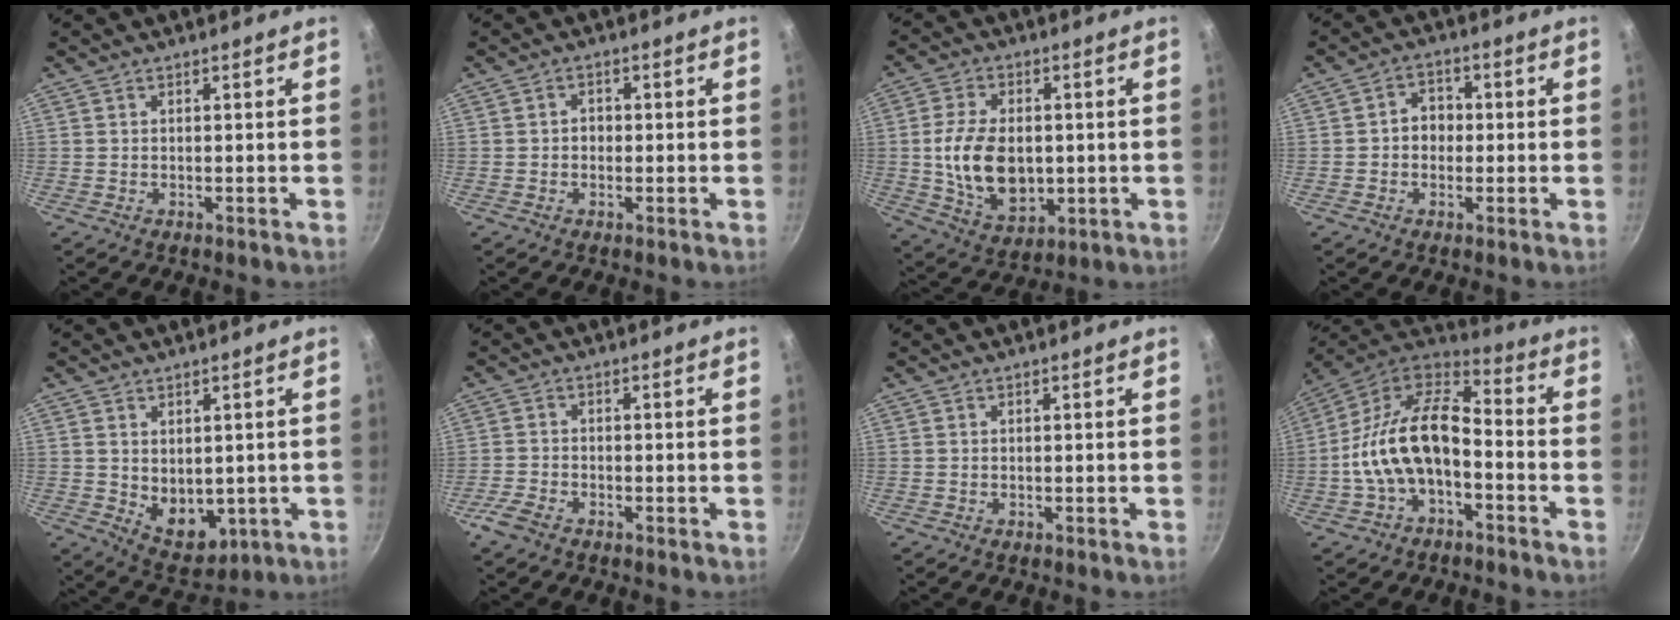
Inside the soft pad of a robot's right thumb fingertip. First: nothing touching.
{"total": 1.8, "force": [-0.3, 1.6, 0.9], "torque": [-0.006, 0.006, -0.007]}
{"total": 14.1, "force": [-0.3, 9.2, 10.7], "torque": [-0.173, -0.007, 0.004]}
{"total": 4.6, "force": [-0.3, 3.9, 2.4], "torque": [-0.006, 0.012, -0.011]}
{"total": 8.1, "force": [0.3, 5.7, 5.8], "torque": [-0.061, -0.021, 0.027]}
{"total": 3.8, "force": [-2.7, 1.8, 1.9], "torque": [-0.052, 0.015, -0.059]}
{"total": 0.0}
{"total": 17.4, "force": [-4.0, 9.9, 13.8], "torque": [-0.243, 0.056, -0.084]}